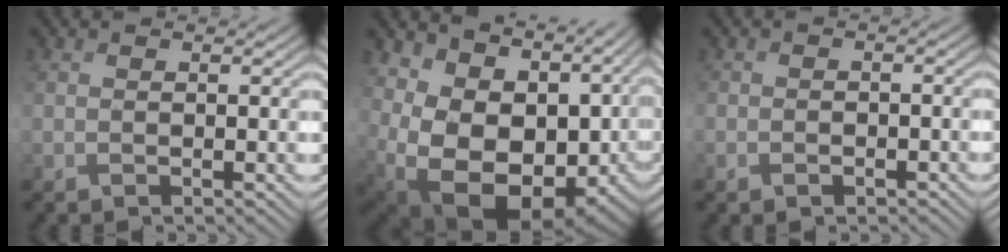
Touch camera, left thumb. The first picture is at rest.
{"total": 18.2, "force": [0.6, 13.0, 12.8], "torque": [-0.247, -0.046, 0.086]}
{"total": 1.4, "force": [-0.9, 1.0, 0.4], "torque": [-0.004, -0.005, -0.016]}